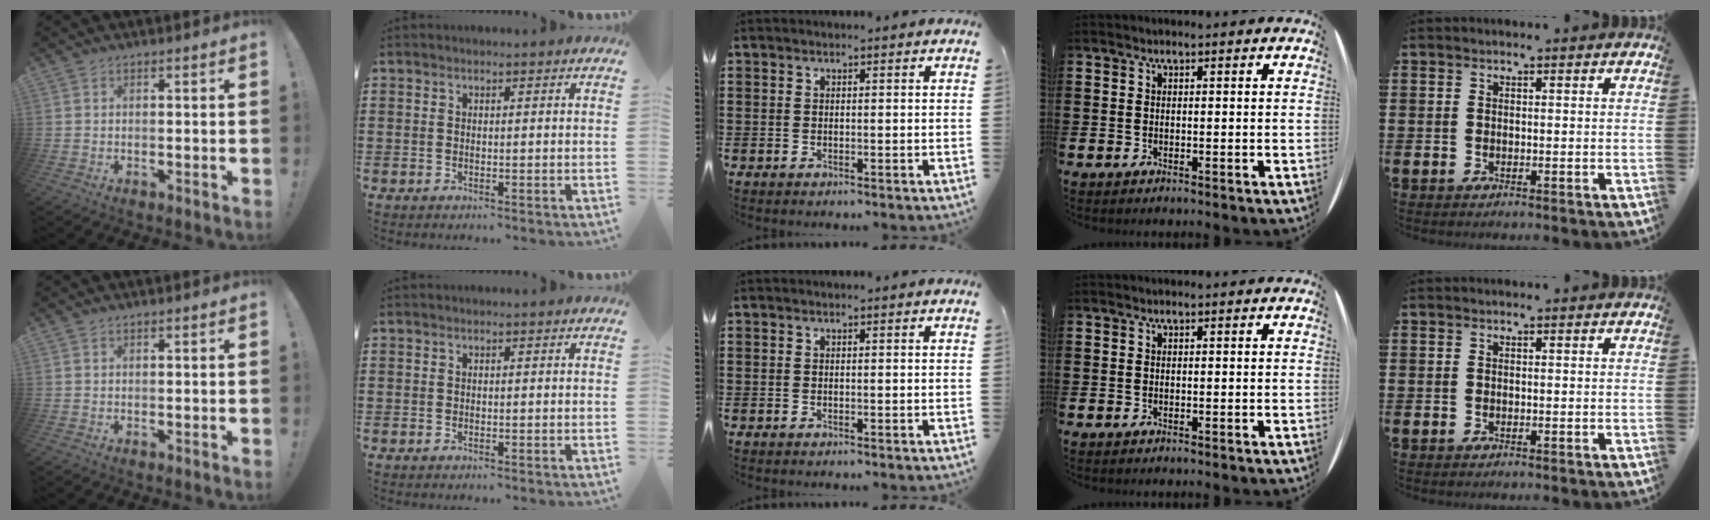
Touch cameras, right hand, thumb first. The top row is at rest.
{}